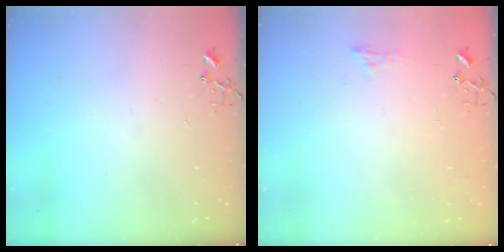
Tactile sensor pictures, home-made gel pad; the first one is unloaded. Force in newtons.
{"total": 6.4, "press": 6.4, "slide": 0.6}